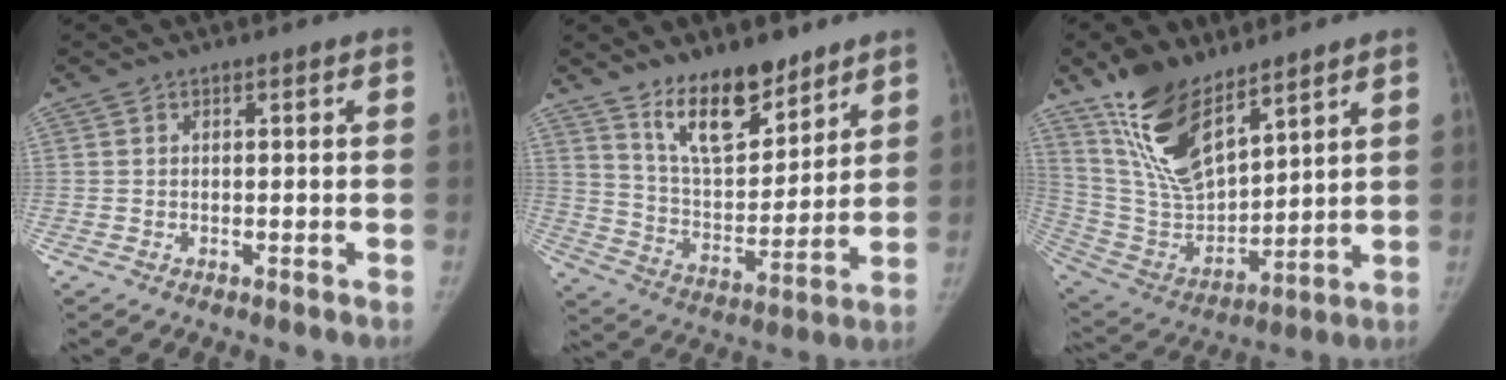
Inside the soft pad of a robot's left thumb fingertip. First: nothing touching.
{"total": 14.4, "force": [10.5, 5.9, 7.9], "torque": [-0.093, -0.081, 0.192]}
{"total": 17.8, "force": [12.1, 7.6, 10.7], "torque": [-0.163, -0.065, 0.246]}